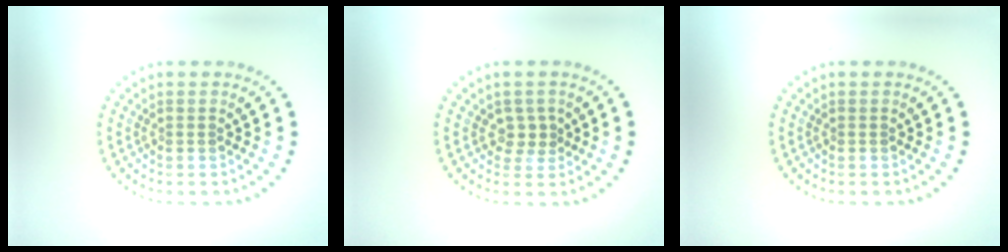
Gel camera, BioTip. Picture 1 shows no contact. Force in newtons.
{"total": 1.9, "press": 1.5, "slide": 1.2}
{"total": 0.0}